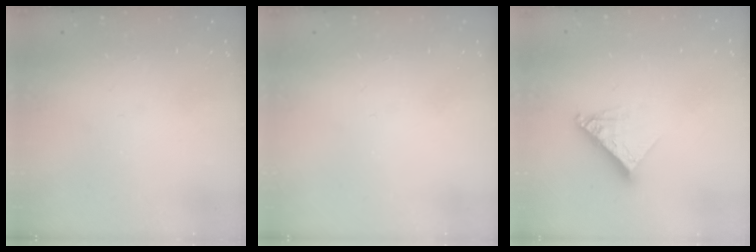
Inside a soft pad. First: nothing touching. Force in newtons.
{"total": 0.0}
{"total": 11.7, "press": 11.6, "slide": 1.1}